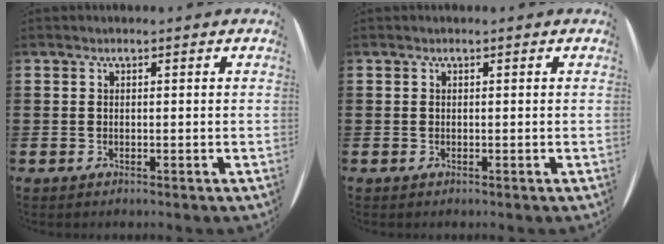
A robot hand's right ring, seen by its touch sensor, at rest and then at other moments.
{"total": 0.0}